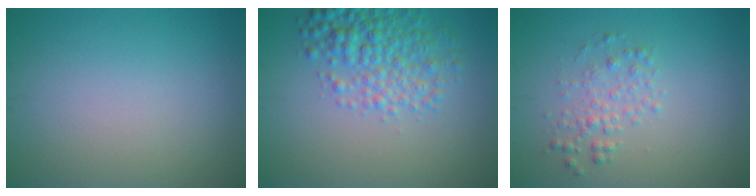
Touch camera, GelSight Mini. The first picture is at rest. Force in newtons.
{"total": 4.7, "press": 4.7, "slide": 0.1}
{"total": 2.0, "press": 2.0, "slide": 0.0}